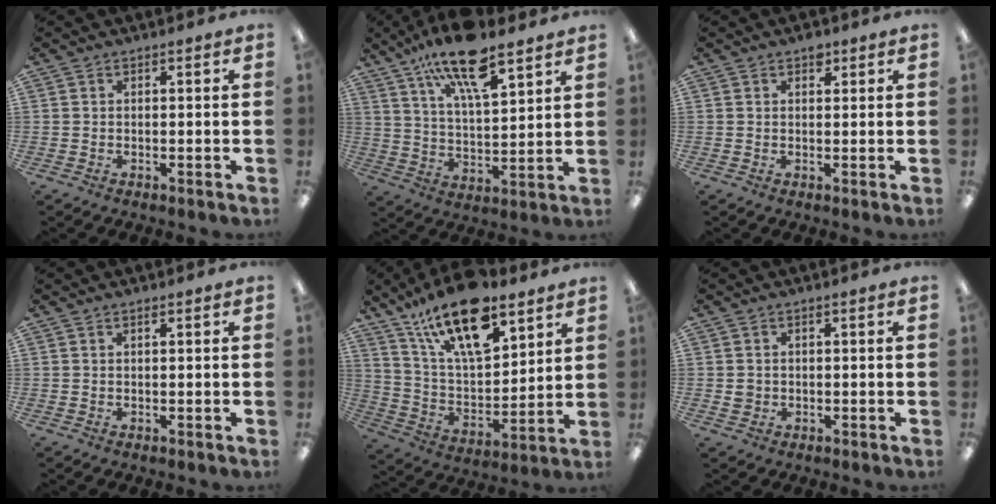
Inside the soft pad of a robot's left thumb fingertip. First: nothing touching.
{"total": 16.0, "force": [11.6, 4.8, 9.9], "torque": [-0.179, -0.055, 0.196]}
{"total": 2.1, "force": [1.4, 1.2, 1.0], "torque": [-0.005, -0.005, 0.021]}
{"total": 0.5, "force": [0.4, 0.1, 0.3], "torque": [-0.008, 0.001, 0.007]}
{"total": 21.6, "force": [14.2, 8.8, 13.6], "torque": [-0.236, -0.081, 0.244]}
{"total": 1.5, "force": [0.1, 1.5, 0.4], "torque": [-0.009, 0.005, -0.001]}